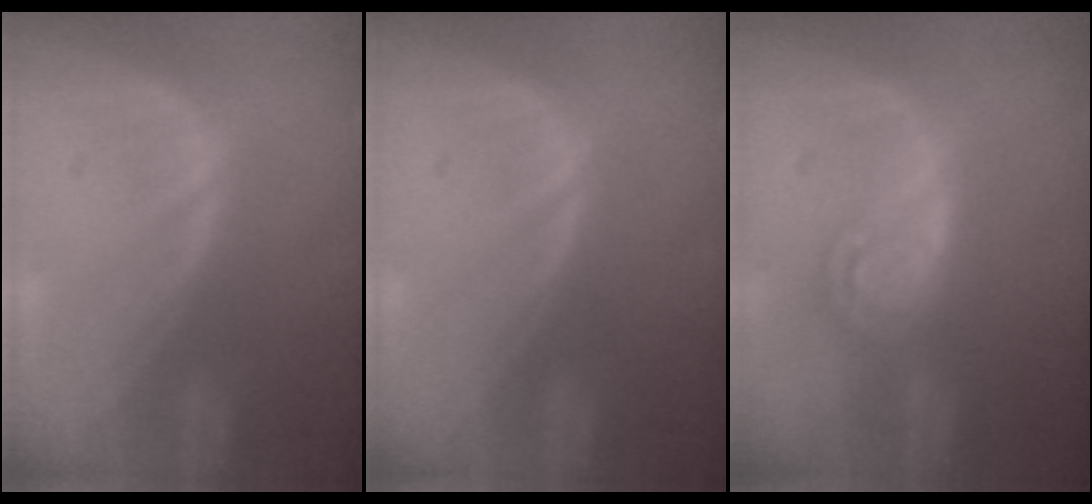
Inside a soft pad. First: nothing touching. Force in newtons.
{"total": 0.0}
{"total": 5.5, "press": 4.8, "slide": 2.6}